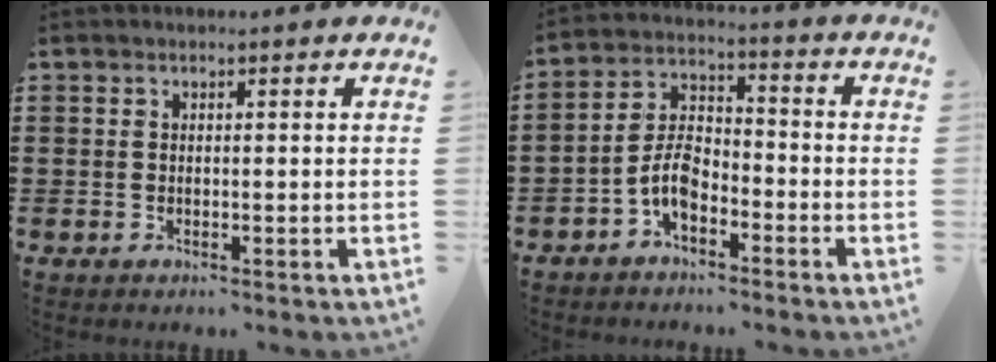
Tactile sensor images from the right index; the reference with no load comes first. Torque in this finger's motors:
{"motor_torque": [2.14, 0.00, 0.71, 0.12]}